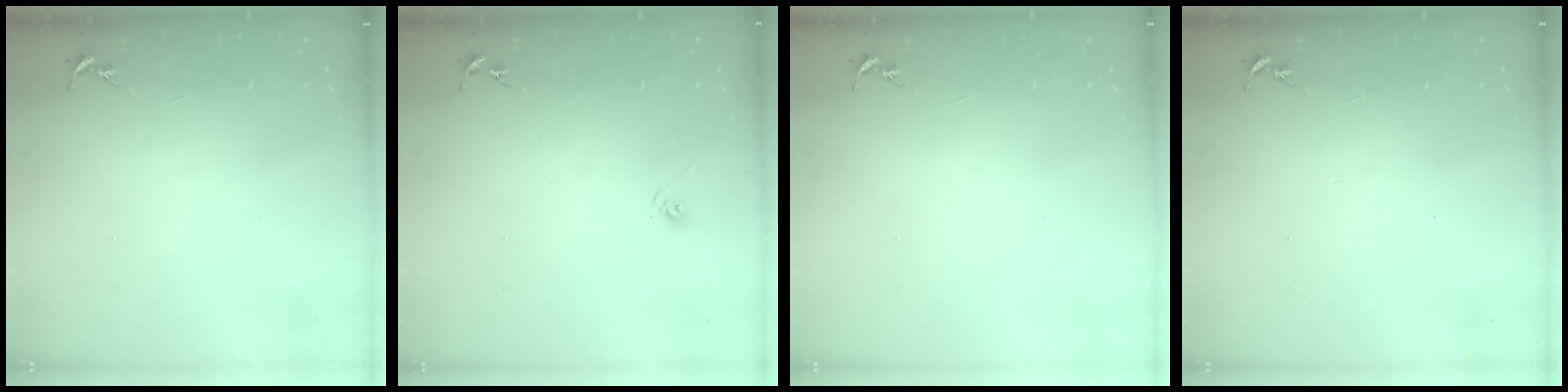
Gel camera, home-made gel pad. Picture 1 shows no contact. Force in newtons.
{"total": 3.0, "press": 2.5, "slide": 1.7}
{"total": 0.0}
{"total": 0.0}